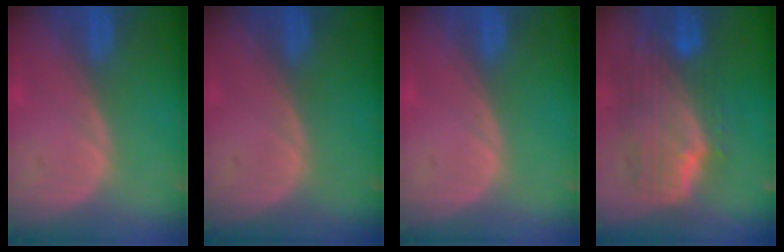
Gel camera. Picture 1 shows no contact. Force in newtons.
{"total": 0.0}
{"total": 0.0}
{"total": 10.2, "press": 8.9, "slide": 4.8}